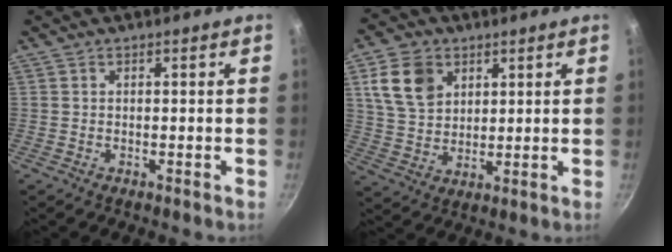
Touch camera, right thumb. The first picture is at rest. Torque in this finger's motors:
{"motor_torque": [-0.17, 0.67, 0.98, 0.13, 0.32]}